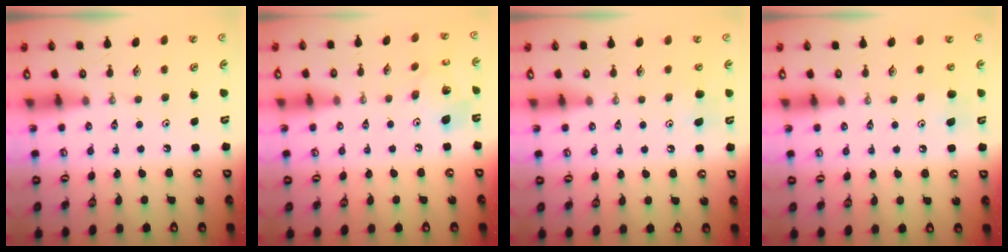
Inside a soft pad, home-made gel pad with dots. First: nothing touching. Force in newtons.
{"total": 14.7, "press": 14.4, "slide": 3.2}
{"total": 6.7, "press": 6.7, "slide": 0.9}
{"total": 6.7, "press": 6.7, "slide": 0.9}